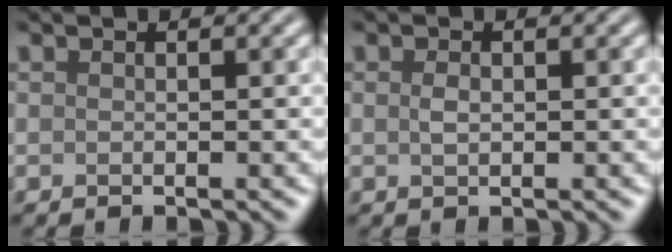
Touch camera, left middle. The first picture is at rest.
{"total": 1.1, "force": [0.1, 0.7, 0.8], "torque": [-0.020, 0.000, 0.002]}